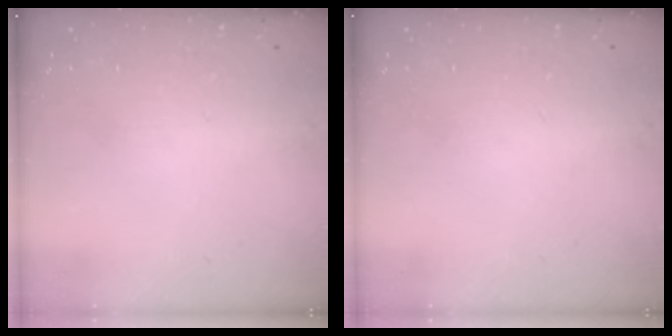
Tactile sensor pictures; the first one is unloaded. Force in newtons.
{"total": 0.0}